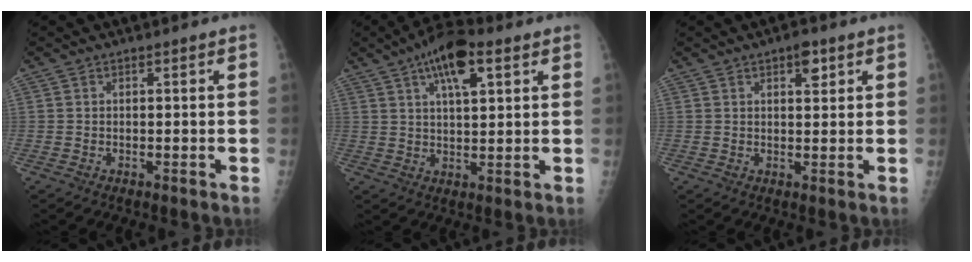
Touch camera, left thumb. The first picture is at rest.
{"total": 10.5, "force": [5.3, 4.0, 8.1], "torque": [-0.123, -0.005, 0.085]}
{"total": 3.5, "force": [2.0, 1.6, 2.4], "torque": [-0.021, -0.008, 0.027]}